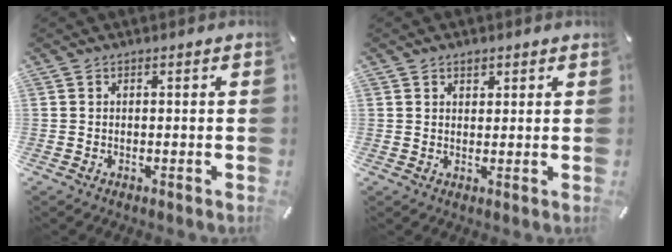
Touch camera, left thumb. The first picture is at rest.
{"total": 1.7, "force": [1.2, 1.1, 0.4], "torque": [0.009, -0.006, 0.018]}